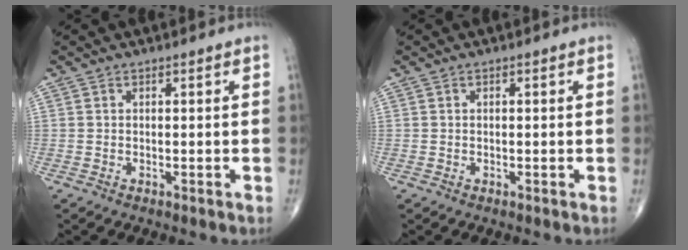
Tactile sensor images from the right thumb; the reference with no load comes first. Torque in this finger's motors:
{"motor_torque": [-0.14, -0.31, -0.08, -0.15, -0.03]}